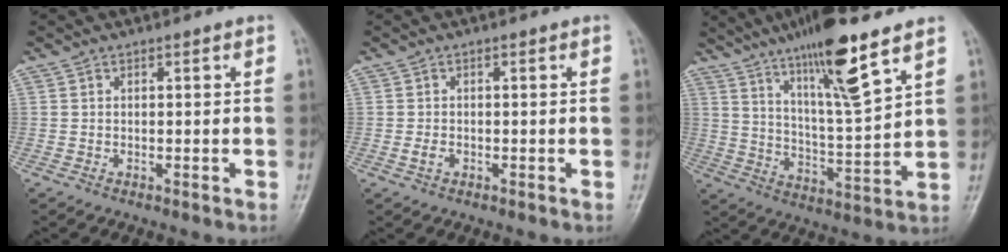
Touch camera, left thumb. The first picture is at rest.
{"total": 1.6, "force": [-0.6, 1.2, 1.0], "torque": [-0.018, 0.001, -0.012]}
{"total": 16.0, "force": [10.2, 1.9, 12.2], "torque": [-0.205, -0.055, 0.179]}